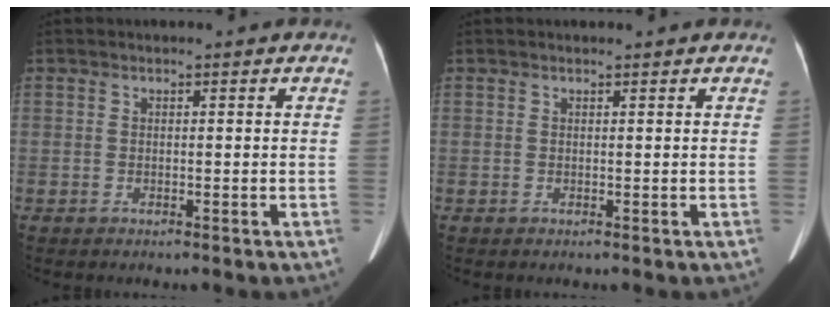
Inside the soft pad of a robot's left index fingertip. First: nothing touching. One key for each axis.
{"total": 0.8, "fx": 0.8, "fy": 0.0, "fz": 0.3, "tx": -0.008, "ty": 0.009, "tz": 0.014}